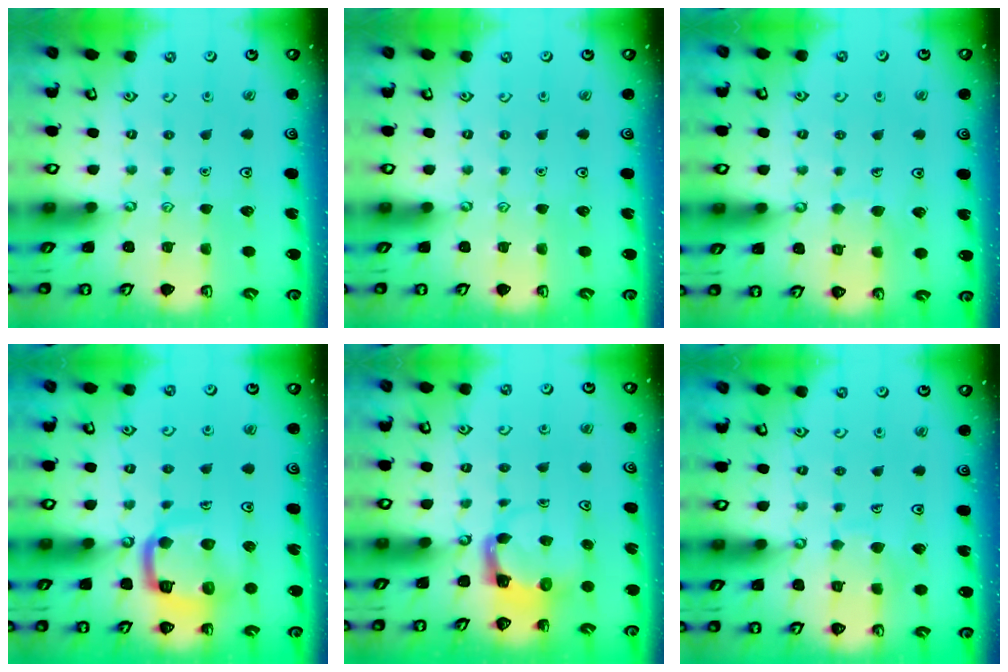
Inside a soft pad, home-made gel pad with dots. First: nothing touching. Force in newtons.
{"total": 0.0}
{"total": 4.4, "press": 4.3, "slide": 0.3}
{"total": 12.8, "press": 12.7, "slide": 1.3}
{"total": 3.9, "press": 3.9, "slide": 0.7}
{"total": 6.1, "press": 6.1, "slide": 0.6}